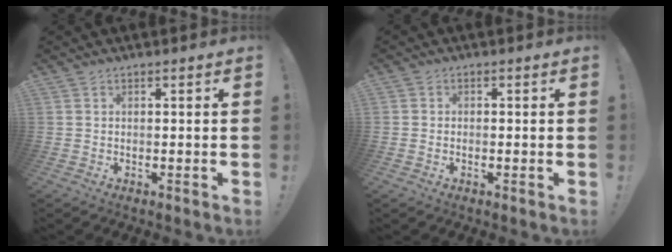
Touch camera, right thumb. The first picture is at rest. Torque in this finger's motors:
{"motor_torque": [-0.31, 1.33, -0.33, 0.70, 0.18]}